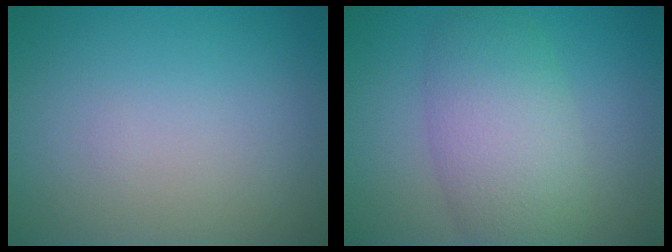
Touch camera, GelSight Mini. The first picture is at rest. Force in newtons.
{"total": 6.2, "press": 6.2, "slide": 0.1}